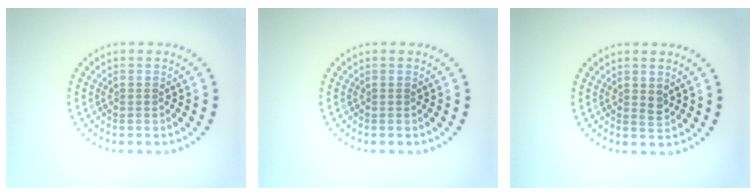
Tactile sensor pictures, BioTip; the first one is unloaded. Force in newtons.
{"total": 0.0}
{"total": 1.0, "press": 1.0, "slide": 0.3}